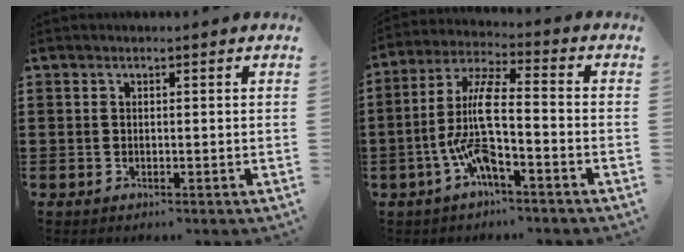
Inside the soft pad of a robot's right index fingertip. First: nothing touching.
{"total": 10.3, "force": [-3.1, 2.5, 9.5], "torque": [-0.218, -0.012, -0.065]}